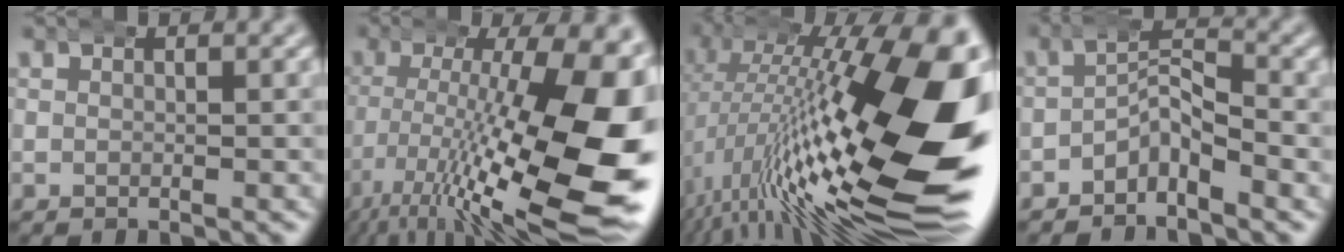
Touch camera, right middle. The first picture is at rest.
{"total": 15.5, "force": [-2.5, 5.5, 14.2], "torque": [-0.188, -0.029, -0.016]}
{"total": 21.2, "force": [-0.3, 8.1, 19.6], "torque": [-0.263, -0.003, 0.011]}
{"total": 3.0, "force": [-1.8, 1.5, 1.9], "torque": [-0.015, 0.004, -0.038]}